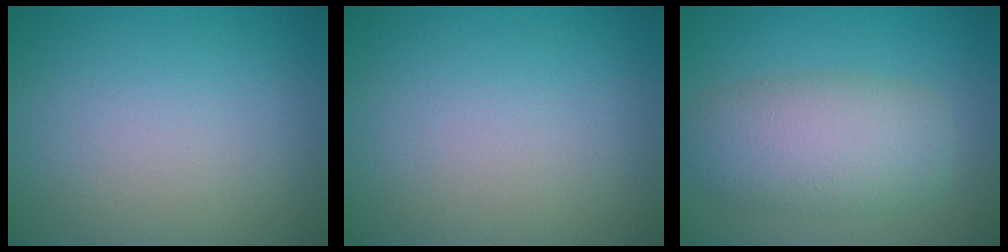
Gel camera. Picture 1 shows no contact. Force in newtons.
{"total": 0.0}
{"total": 6.5, "press": 6.5, "slide": 0.3}